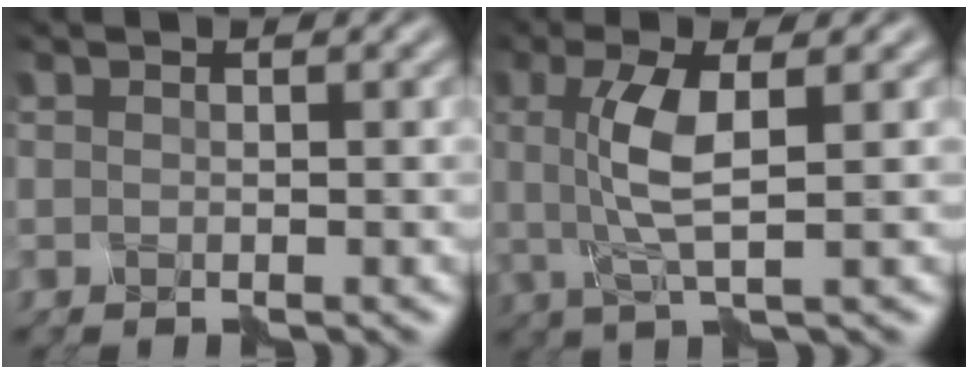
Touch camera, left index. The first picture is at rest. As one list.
[{"total": 4.1, "force": [0.4, 0.7, 4.0], "torque": [-0.098, 0.004, 0.014]}]